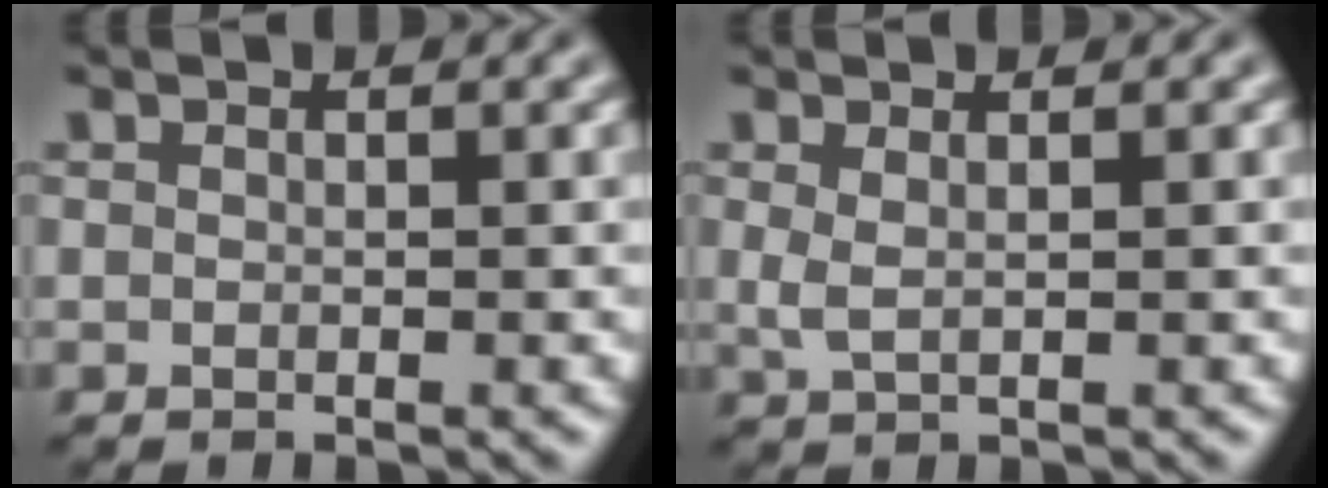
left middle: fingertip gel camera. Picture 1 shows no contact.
{"total": 1.3, "force": [0.5, 0.4, 1.1], "torque": [-0.027, -0.003, 0.013]}